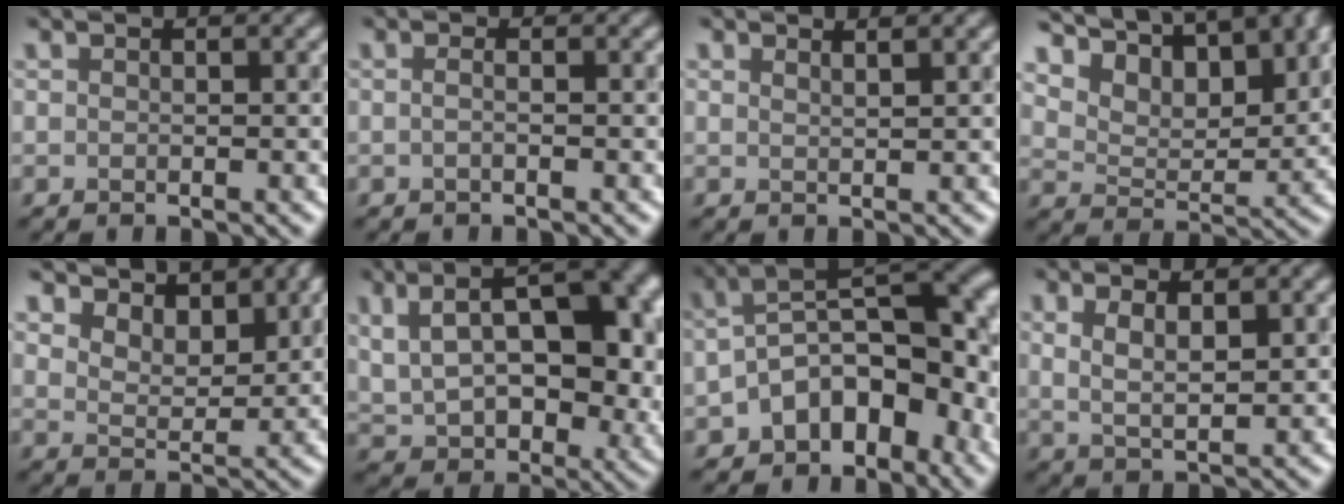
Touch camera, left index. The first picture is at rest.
{"total": 0.9, "force": [-0.8, -0.4, 0.0], "torque": [-0.009, -0.012, -0.007]}
{"total": 1.7, "force": [1.5, 0.3, 0.7], "torque": [0.004, 0.021, 0.017]}
{"total": 10.7, "force": [8.6, 3.7, 5.2], "torque": [-0.130, 0.015, 0.170]}
{"total": 4.7, "force": [4.4, 1.1, 1.2], "torque": [-0.053, -0.008, 0.095]}
{"total": 11.4, "force": [2.5, 6.4, 9.1], "torque": [-0.162, -0.012, 0.093]}
{"total": 9.9, "force": [-2.7, 5.3, 7.9], "torque": [-0.126, 0.002, -0.016]}
{"total": 1.4, "force": [0.0, -0.6, 1.3], "torque": [-0.057, -0.018, 0.043]}